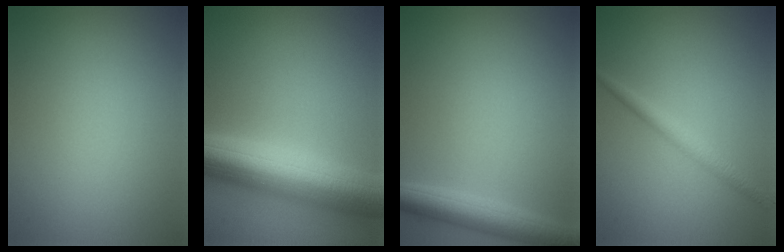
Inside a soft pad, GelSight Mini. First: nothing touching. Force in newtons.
{"total": 10.1, "press": 10.1, "slide": 0.4}
{"total": 3.9, "press": 3.9, "slide": 0.1}
{"total": 1.9, "press": 1.9, "slide": 0.1}